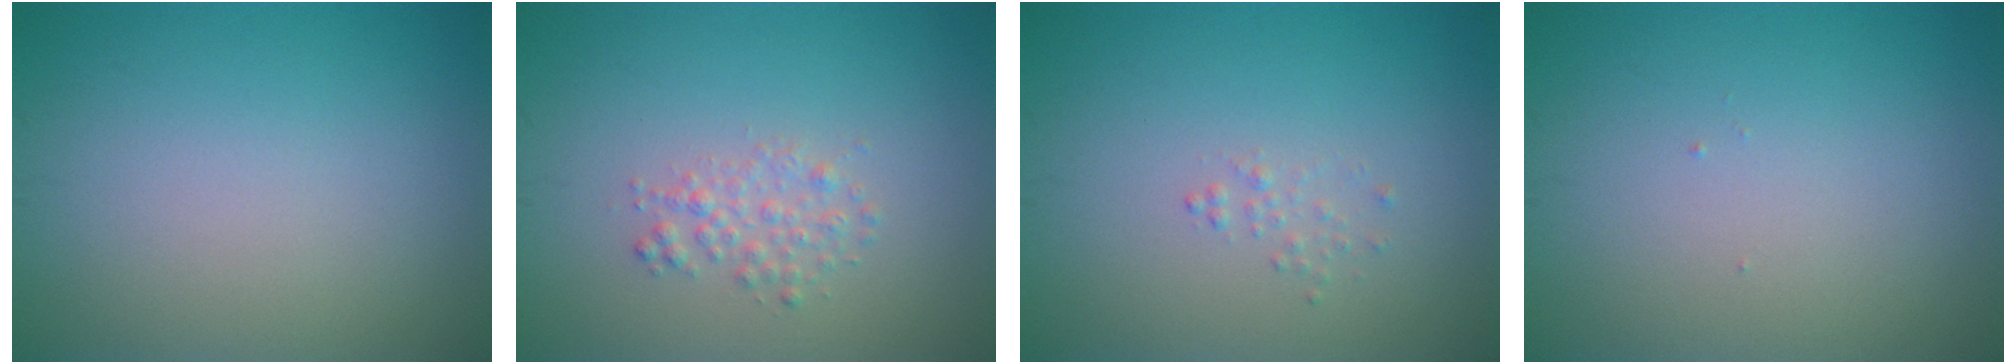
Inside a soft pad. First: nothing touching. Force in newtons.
{"total": 1.6, "press": 1.6, "slide": 0.1}
{"total": 0.7, "press": 0.7, "slide": 0.1}
{"total": 0.0}